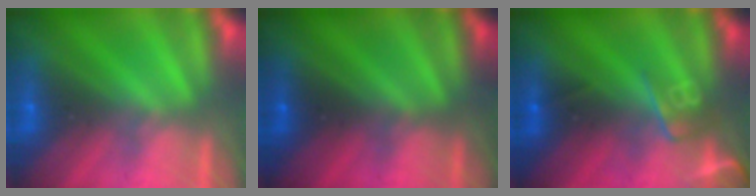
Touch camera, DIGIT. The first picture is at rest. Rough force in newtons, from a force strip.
{"total": 2.8}
{"total": 2.6}